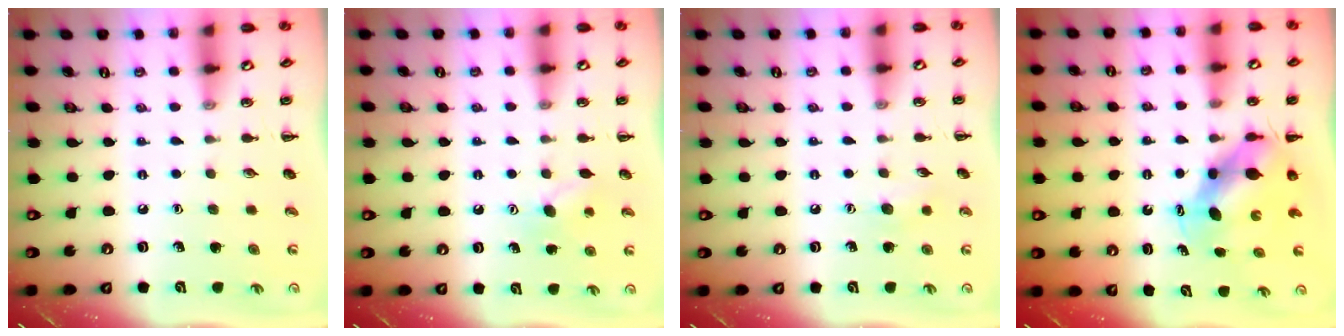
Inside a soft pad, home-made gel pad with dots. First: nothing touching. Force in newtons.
{"total": 7.3, "press": 7.1, "slide": 1.6}
{"total": 5.7, "press": 5.5, "slide": 1.6}
{"total": 6.6, "press": 6.5, "slide": 1.2}